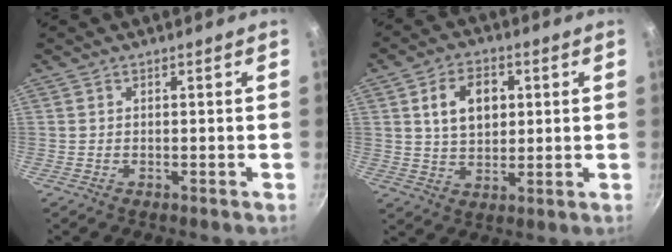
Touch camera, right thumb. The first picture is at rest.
{"total": 9.6, "force": [2.4, 6.5, 6.6], "torque": [-0.090, -0.001, 0.041]}